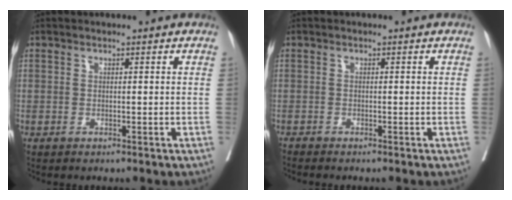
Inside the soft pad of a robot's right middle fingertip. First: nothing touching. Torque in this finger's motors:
{"motor_torque": [0.48, -0.59, 0.04, 0.00]}